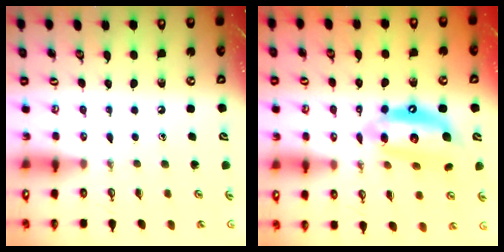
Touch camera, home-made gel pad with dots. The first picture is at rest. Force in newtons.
{"total": 12.7, "press": 12.7, "slide": 1.1}